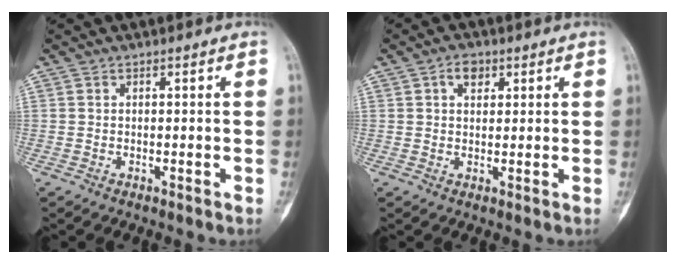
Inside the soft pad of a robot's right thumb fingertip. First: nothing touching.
{"total": 3.4, "force": [1.5, 2.3, 2.0], "torque": [-0.019, -0.001, 0.022]}